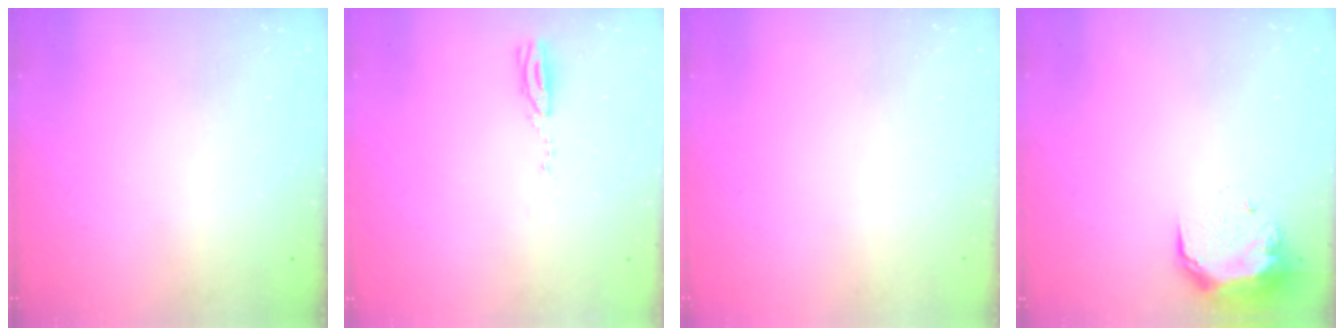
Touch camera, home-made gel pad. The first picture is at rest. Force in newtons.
{"total": 3.1, "press": 2.5, "slide": 1.9}
{"total": 0.0}
{"total": 9.1, "press": 9.0, "slide": 1.5}